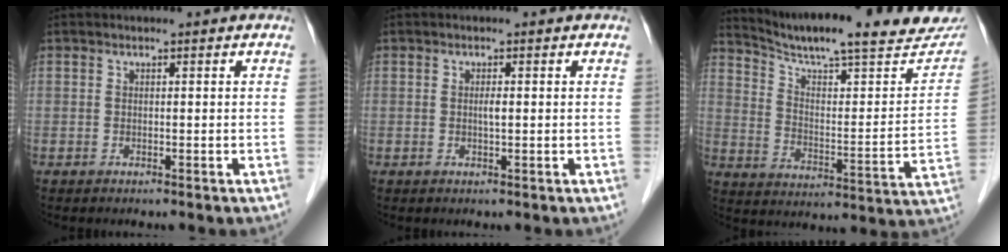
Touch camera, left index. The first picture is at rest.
{"total": 1.0, "force": [0.1, 0.1, 1.0], "torque": [-0.019, -0.001, 0.000]}
{"total": 24.3, "force": [21.5, 3.3, 10.9], "torque": [-0.162, -0.037, 0.294]}